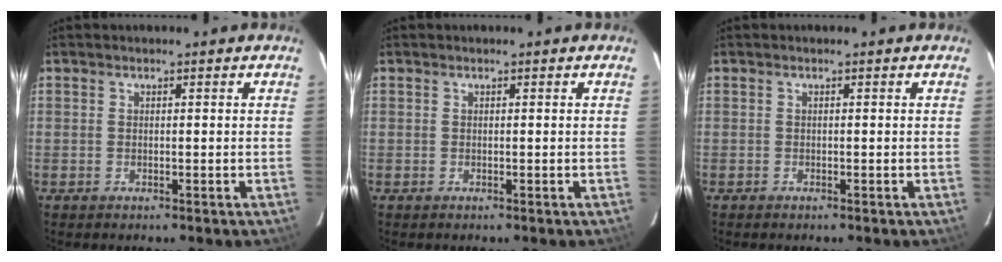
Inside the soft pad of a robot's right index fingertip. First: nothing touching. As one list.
[{"total": 0.0}, {"total": 0.0}]